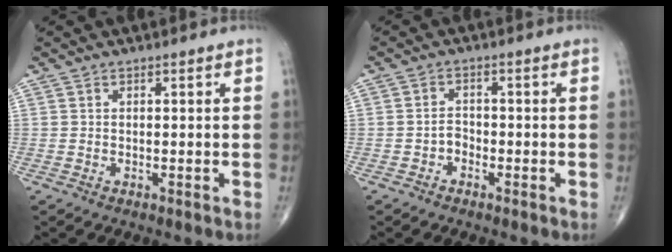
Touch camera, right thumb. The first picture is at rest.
{"total": 2.2, "force": [-1.3, 1.6, 0.8], "torque": [0.000, 0.013, -0.028]}